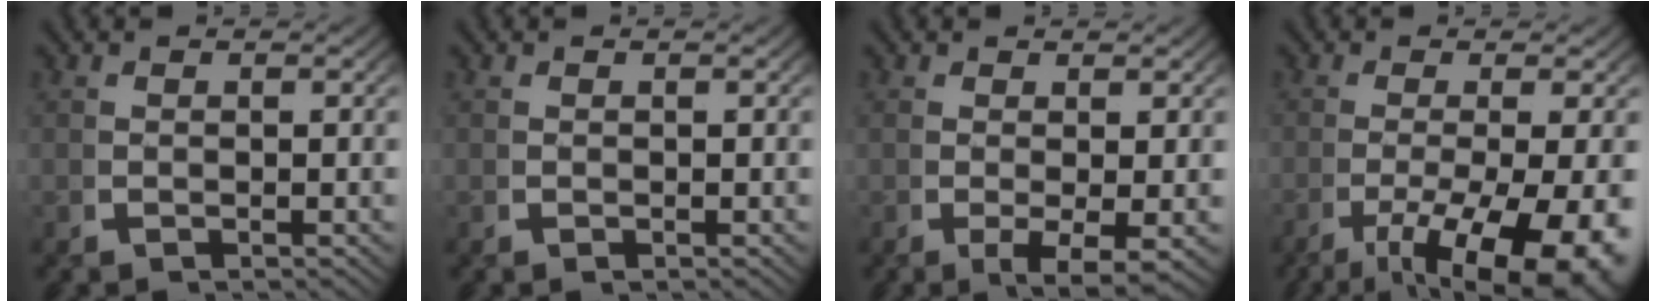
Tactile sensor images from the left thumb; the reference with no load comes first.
{"total": 0.0}
{"total": 3.5, "force": [-0.8, 1.0, 3.2], "torque": [-0.060, -0.018, -0.004]}
{"total": 10.3, "force": [-3.8, 5.0, 8.1], "torque": [-0.141, -0.040, -0.038]}